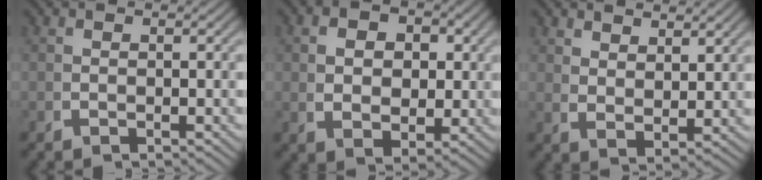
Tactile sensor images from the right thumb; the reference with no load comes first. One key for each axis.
{"total": 4.8, "fx": 0.7, "fy": 3.4, "fz": 3.3, "tx": -0.053, "ty": -0.015, "tz": 0.025}
{"total": 2.8, "fx": 2.6, "fy": 0.4, "fz": 1.2, "tx": -0.015, "ty": -0.001, "tz": 0.055}